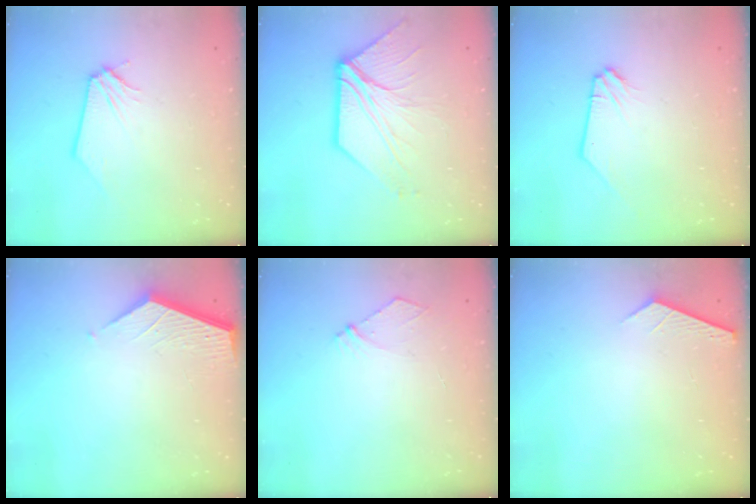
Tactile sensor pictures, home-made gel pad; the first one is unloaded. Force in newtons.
{"total": 9.4, "press": 9.4, "slide": 0.3}
{"total": 1.0, "press": 1.0, "slide": 0.1}
{"total": 3.6, "press": 3.6, "slide": 0.4}
{"total": 3.2, "press": 3.2, "slide": 0.5}
{"total": 2.8, "press": 2.8, "slide": 0.3}